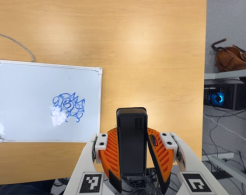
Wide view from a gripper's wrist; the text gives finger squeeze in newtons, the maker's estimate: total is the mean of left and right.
{"total": 5.1, "left": 4.9, "right": 5.3}